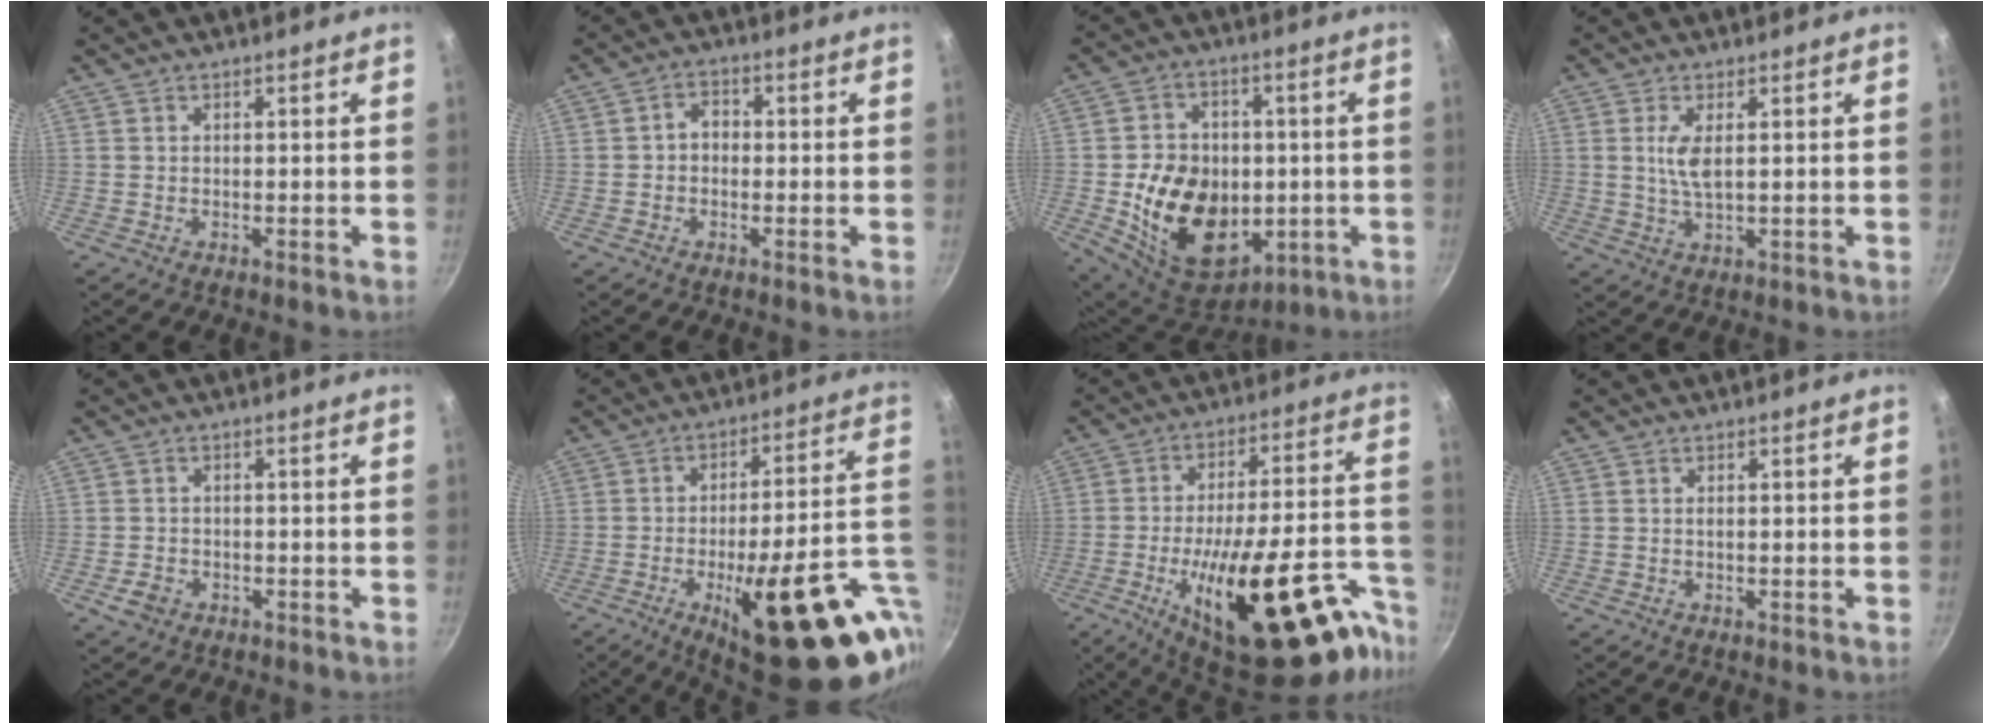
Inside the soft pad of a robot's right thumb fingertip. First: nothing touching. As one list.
[{"total": 3.3, "force": [-0.4, 2.7, 2.0], "torque": [-0.015, 0.011, -0.013]}, {"total": 20.7, "force": [-2.5, 15.5, 13.4], "torque": [-0.197, 0.006, -0.021]}, {"total": 4.6, "force": [1.0, 1.8, 4.2], "torque": [-0.084, -0.005, 0.021]}, {"total": 3.2, "force": [-1.5, 2.5, 1.4], "torque": [-0.025, 0.014, -0.022]}, {"total": 28.1, "force": [-9.1, 8.9, 25.1], "torque": [-0.296, 0.010, -0.114]}, {"total": 32.5, "force": [-16.3, 11.5, 25.6], "torque": [-0.321, 0.070, -0.235]}, {"total": 0.5, "force": [0.1, 0.3, 0.4], "torque": [-0.007, 0.001, 0.001]}]